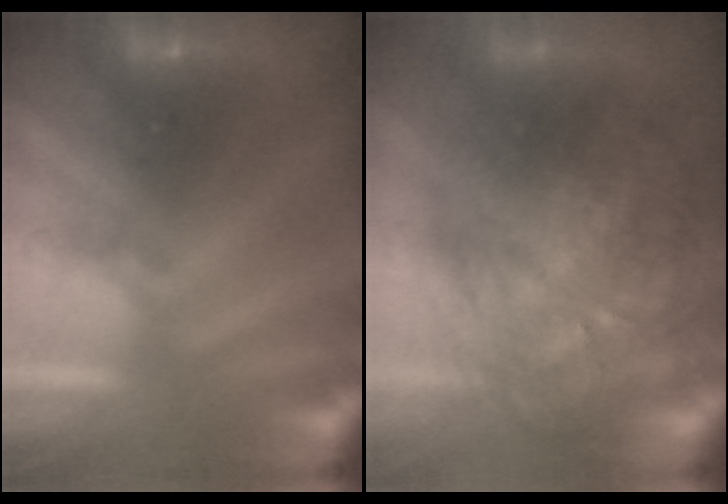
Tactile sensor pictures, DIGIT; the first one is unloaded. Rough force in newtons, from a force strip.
{"total": 10.1}